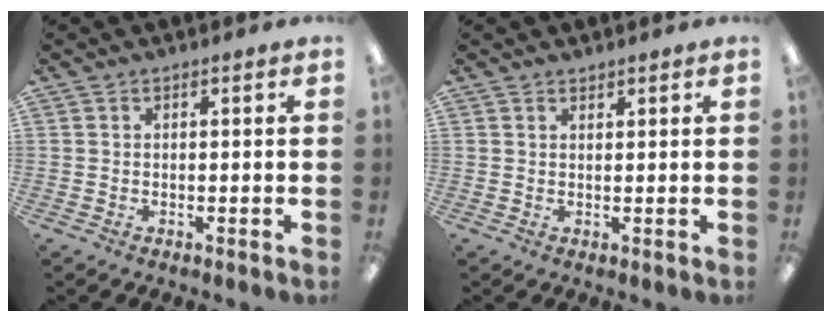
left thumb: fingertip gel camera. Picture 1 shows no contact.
{"total": 1.0, "force": [0.9, 0.2, 0.0], "torque": [-0.001, -0.001, 0.018]}